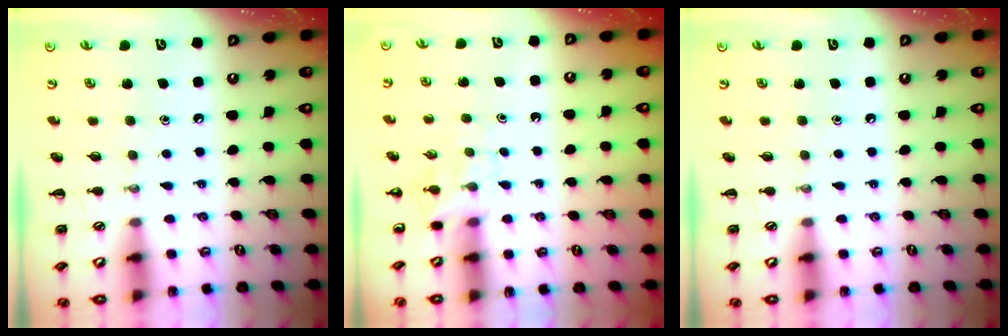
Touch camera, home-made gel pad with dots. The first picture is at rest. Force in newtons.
{"total": 3.8, "press": 3.6, "slide": 1.3}
{"total": 0.0}